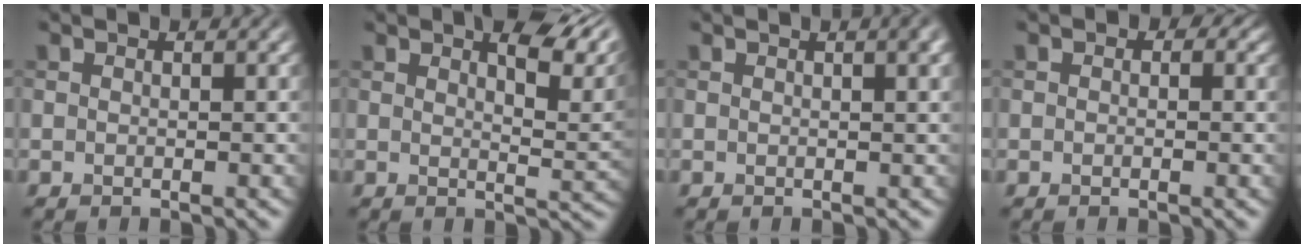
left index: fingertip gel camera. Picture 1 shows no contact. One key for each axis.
{"total": 8.0, "fx": 4.5, "fy": 3.1, "fz": 5.9, "tx": -0.062, "ty": 0.006, "tz": 0.065}
{"total": 3.4, "fx": 1.4, "fy": 1.2, "fz": 2.8, "tx": -0.019, "ty": 0.008, "tz": 0.012}
{"total": 1.1, "fx": 0.1, "fy": 0.9, "fz": 0.6, "tx": -0.003, "ty": -0.003, "tz": -0.001}